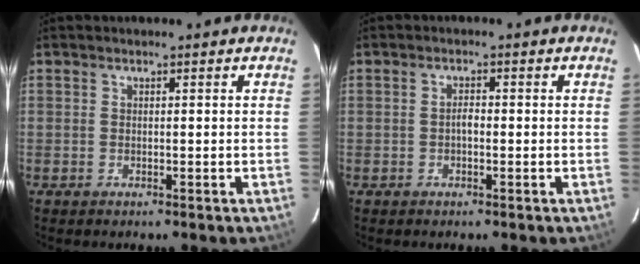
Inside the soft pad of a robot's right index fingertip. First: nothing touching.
{"total": 1.4, "force": [-0.3, 0.7, 1.1], "torque": [-0.020, 0.006, -0.008]}